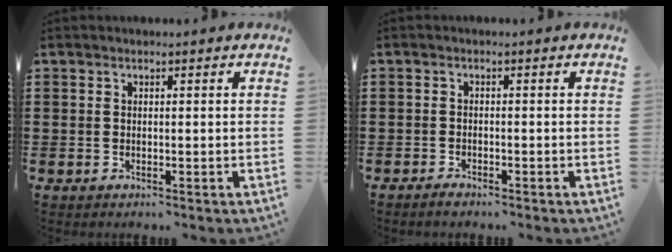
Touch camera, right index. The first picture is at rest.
{"total": 0.9, "force": [-0.9, 0.0, 0.1], "torque": [-0.006, -0.003, -0.016]}